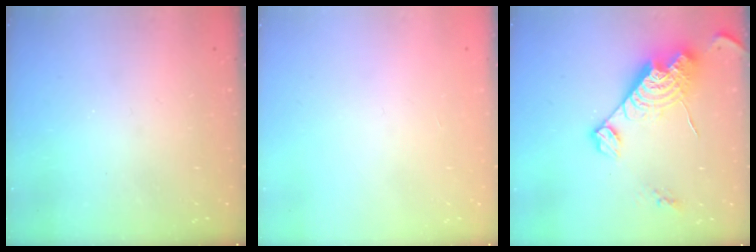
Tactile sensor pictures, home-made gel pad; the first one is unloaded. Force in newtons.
{"total": 0.0}
{"total": 16.7, "press": 16.7, "slide": 1.3}